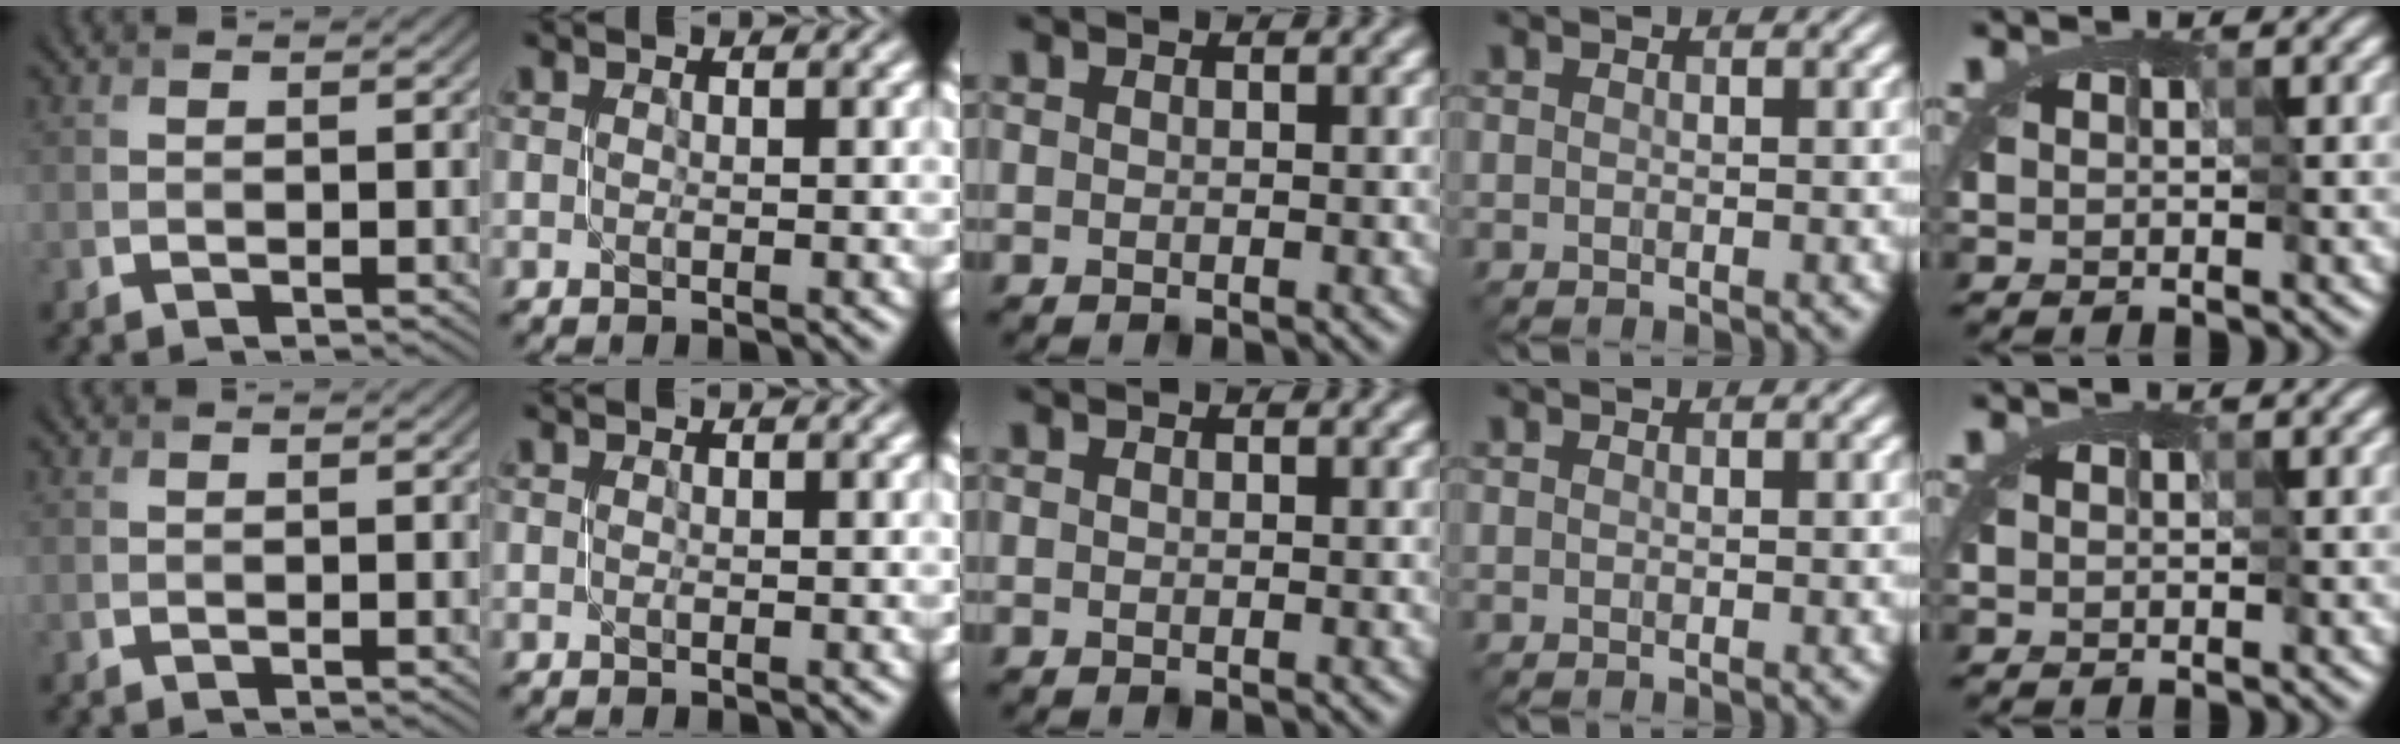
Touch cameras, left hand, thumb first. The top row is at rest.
{}